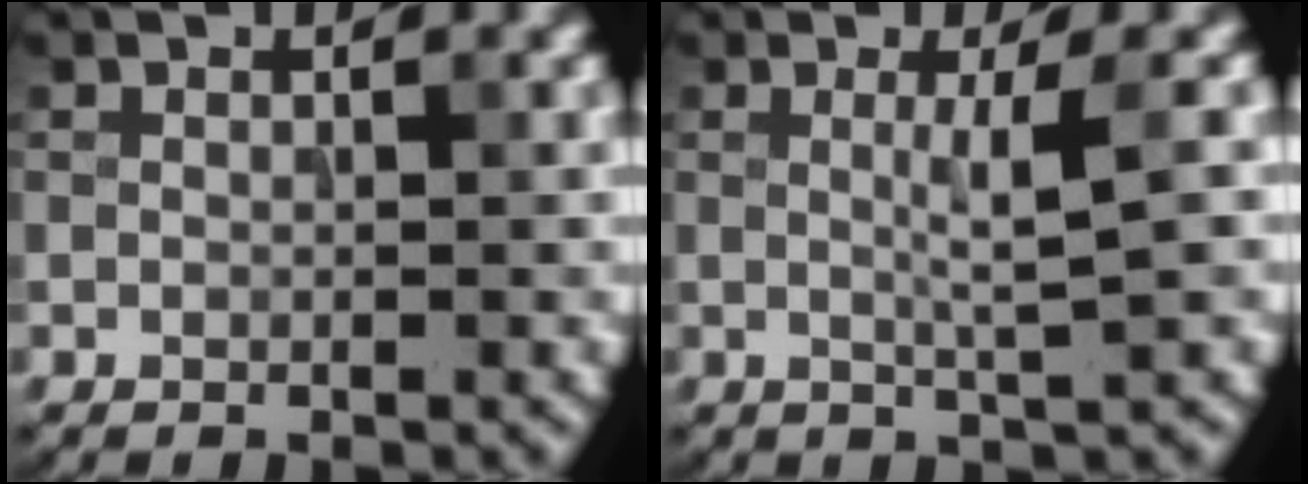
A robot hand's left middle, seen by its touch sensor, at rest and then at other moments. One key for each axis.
{"total": 3.7, "fx": 0.3, "fy": 0.6, "fz": 3.6, "tx": -0.057, "ty": 0.000, "tz": 0.002}